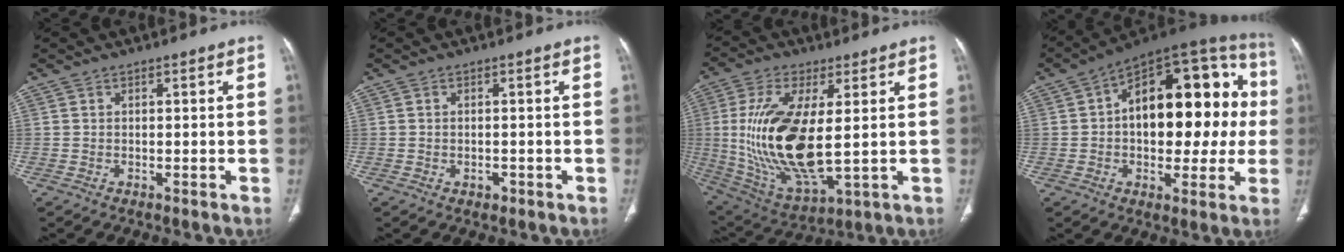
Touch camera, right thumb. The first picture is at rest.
{"total": 1.4, "force": [-0.5, 1.0, 0.8], "torque": [-0.009, 0.003, -0.004]}
{"total": 20.3, "force": [1.1, 8.2, 18.5], "torque": [-0.384, -0.023, 0.036]}
{"total": 26.1, "force": [1.9, 14.2, 21.8], "torque": [-0.265, 0.045, 0.021]}